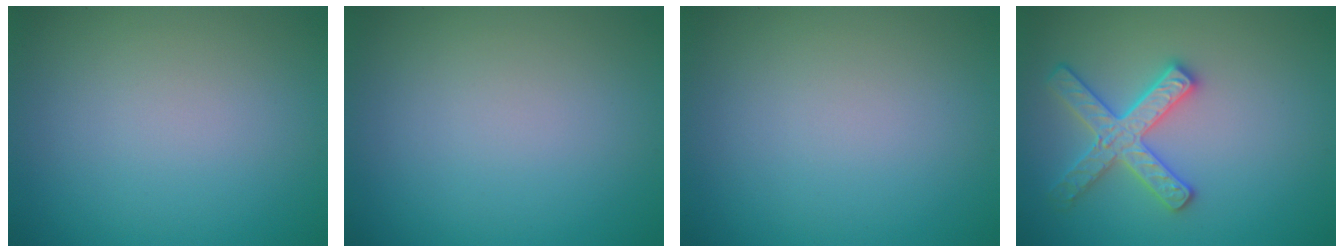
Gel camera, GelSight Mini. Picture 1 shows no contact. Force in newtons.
{"total": 0.0}
{"total": 0.0}
{"total": 3.6, "press": 3.5, "slide": 1.0}